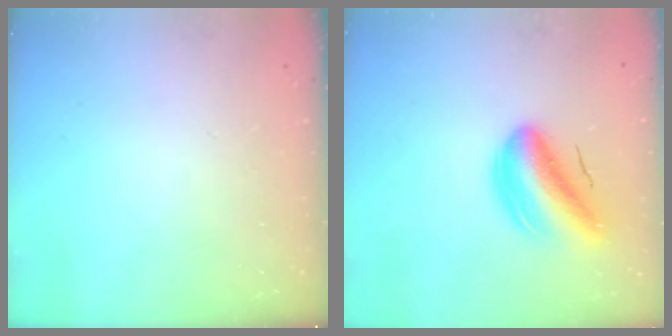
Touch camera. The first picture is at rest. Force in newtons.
{"total": 11.6, "press": 11.1, "slide": 3.3}